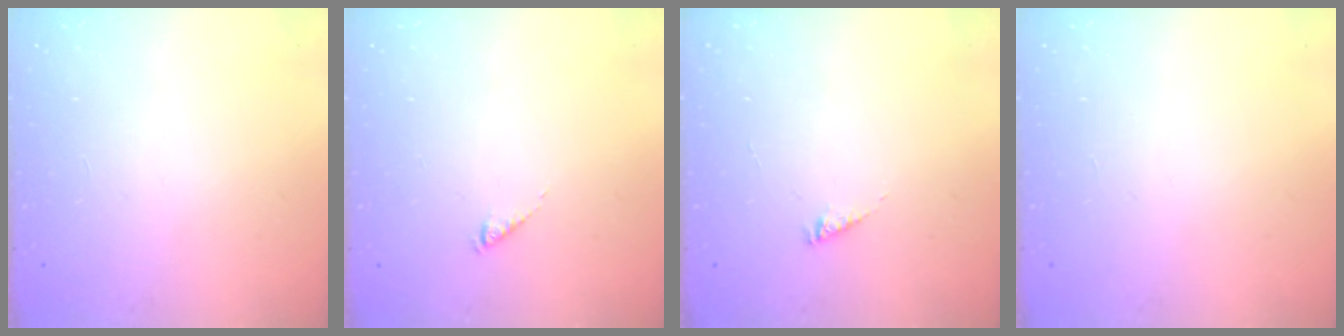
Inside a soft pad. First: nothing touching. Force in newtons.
{"total": 0.6, "press": 0.6, "slide": 0.1}
{"total": 1.6, "press": 1.6, "slide": 0.3}
{"total": 0.0}